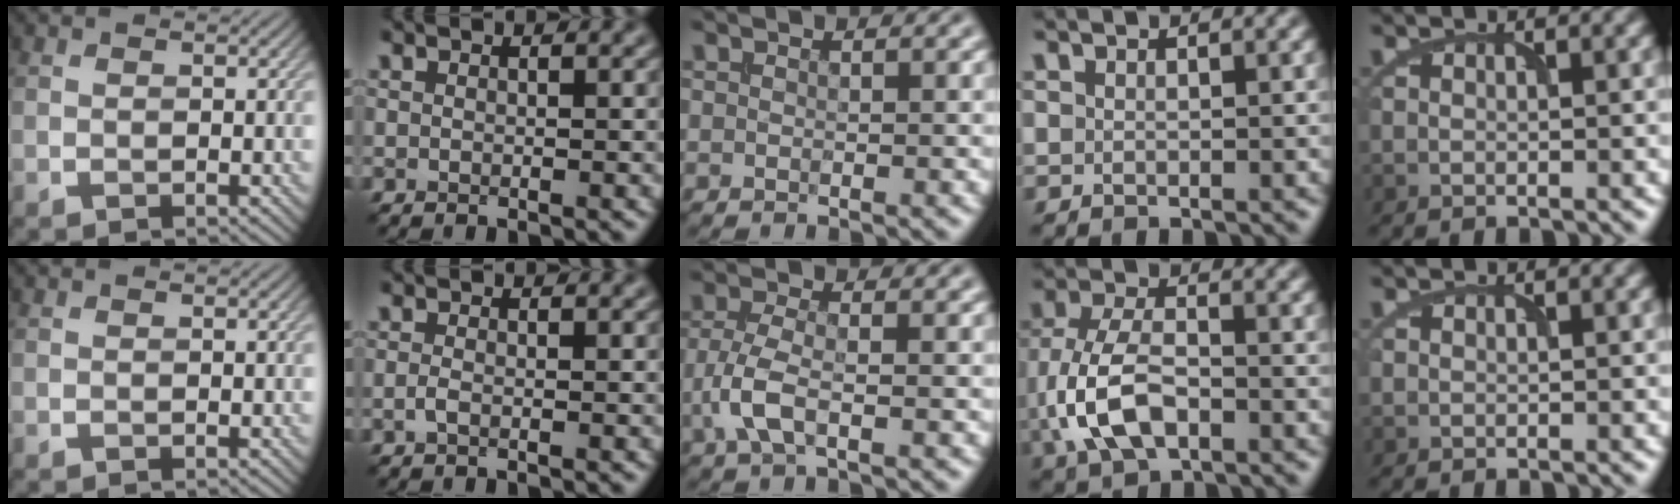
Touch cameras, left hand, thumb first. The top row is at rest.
{"index": {"total": 0.8, "force": [-0.3, 0.3, 0.7], "torque": [-0.017, -0.002, -0.009]}, "middle": {"total": 3.3, "force": [-1.1, 1.4, 2.8], "torque": [-0.068, 0.001, -0.030]}, "ring": {"total": 7.1, "force": [-1.7, 4.1, 5.5], "torque": [-0.129, -0.001, -0.038]}}